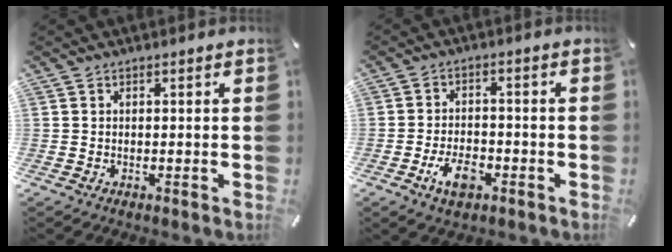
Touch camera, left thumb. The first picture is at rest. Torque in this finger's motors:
{"motor_torque": [-0.27, 1.67, 0.15, -0.01, 0.22]}